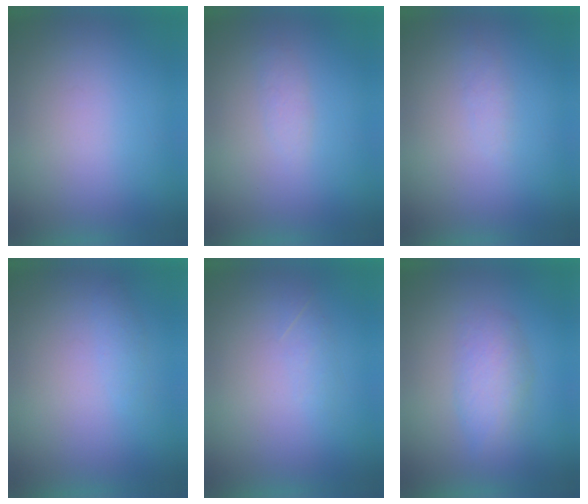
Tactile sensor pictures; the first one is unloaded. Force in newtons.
{"total": 1.4}
{"total": 1.2}
{"total": 1.4}
{"total": 1.3}
{"total": 3.9}